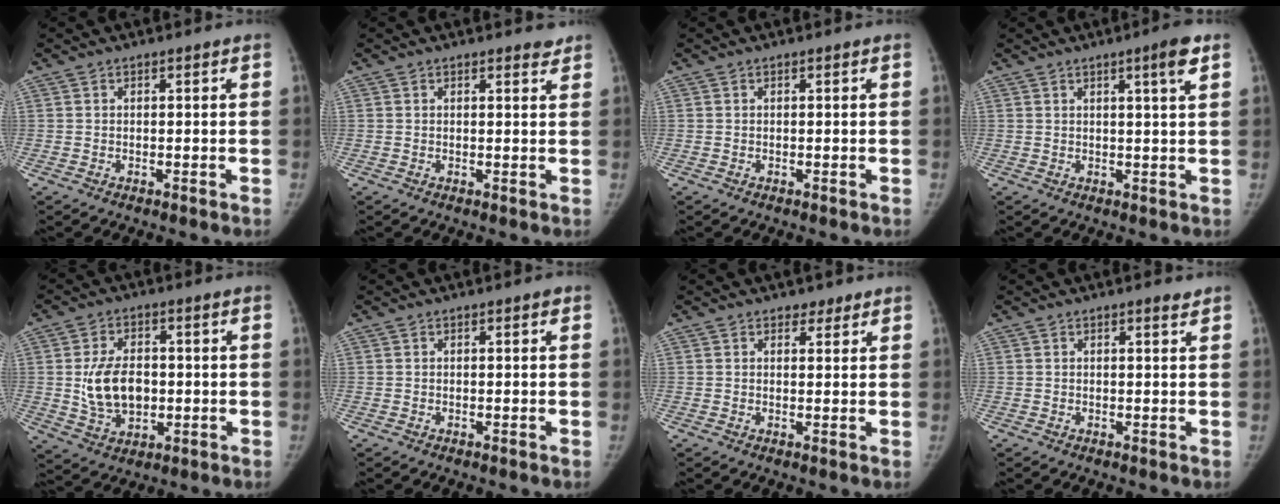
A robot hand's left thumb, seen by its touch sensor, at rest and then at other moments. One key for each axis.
{"total": 1.6, "fx": 1.5, "fy": 0.5, "fz": 0.5, "tx": 0.001, "ty": -0.011, "tz": 0.015}
{"total": 0.0}
{"total": 4.2, "fx": 2.2, "fy": 0.0, "fz": 3.6, "tx": -0.051, "ty": -0.012, "tz": 0.031}
{"total": 10.3, "fx": 0.0, "fy": 6.9, "fz": 7.7, "tx": -0.119, "ty": -0.002, "tz": 0.007}
{"total": 0.5, "fx": 0.3, "fy": 0.2, "fz": 0.4, "tx": -0.007, "ty": 0.000, "tz": 0.002}
{"total": 2.2, "fx": 1.7, "fy": 1.3, "fz": 0.6, "tx": 0.006, "ty": -0.010, "tz": 0.020}
{"total": 1.3, "fx": 1.0, "fy": 0.2, "fz": 0.8, "tx": -0.011, "ty": -0.007, "tz": 0.015}